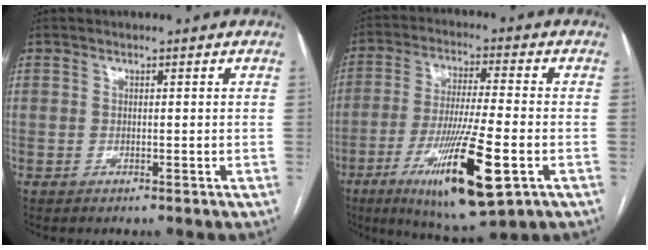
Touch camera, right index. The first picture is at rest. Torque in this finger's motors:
{"motor_torque": [2.03, -0.12, 0.90, 0.21]}